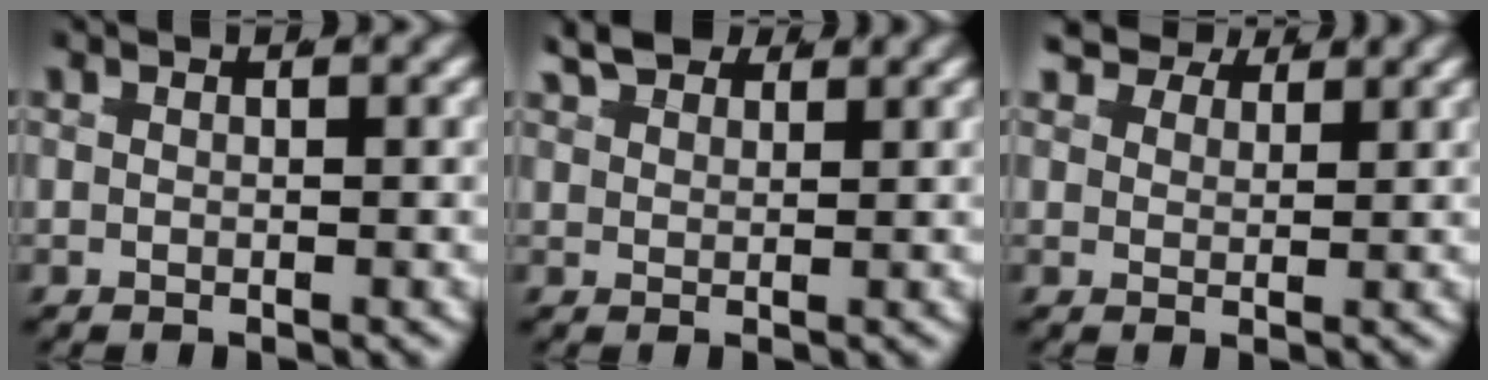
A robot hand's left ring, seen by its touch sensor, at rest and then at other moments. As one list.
[{"total": 2.2, "force": [1.9, 0.7, 0.7], "torque": [-0.016, -0.004, 0.036]}, {"total": 4.6, "force": [3.6, 2.1, 1.8], "torque": [-0.029, 0.004, 0.055]}]